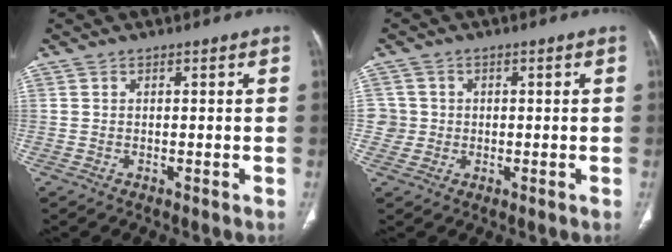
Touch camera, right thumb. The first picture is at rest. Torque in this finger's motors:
{"motor_torque": [-0.63, 0.23, 0.00, 0.40, -0.01]}